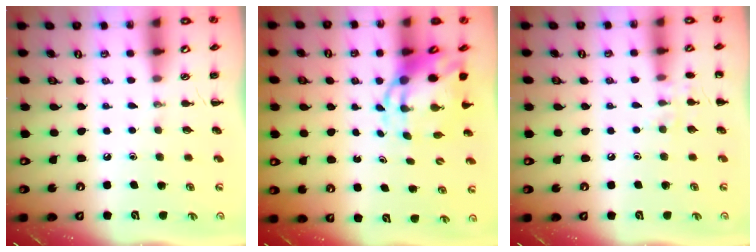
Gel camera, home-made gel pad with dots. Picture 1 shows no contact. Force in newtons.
{"total": 6.0, "press": 5.8, "slide": 1.5}
{"total": 7.2, "press": 6.9, "slide": 2.1}